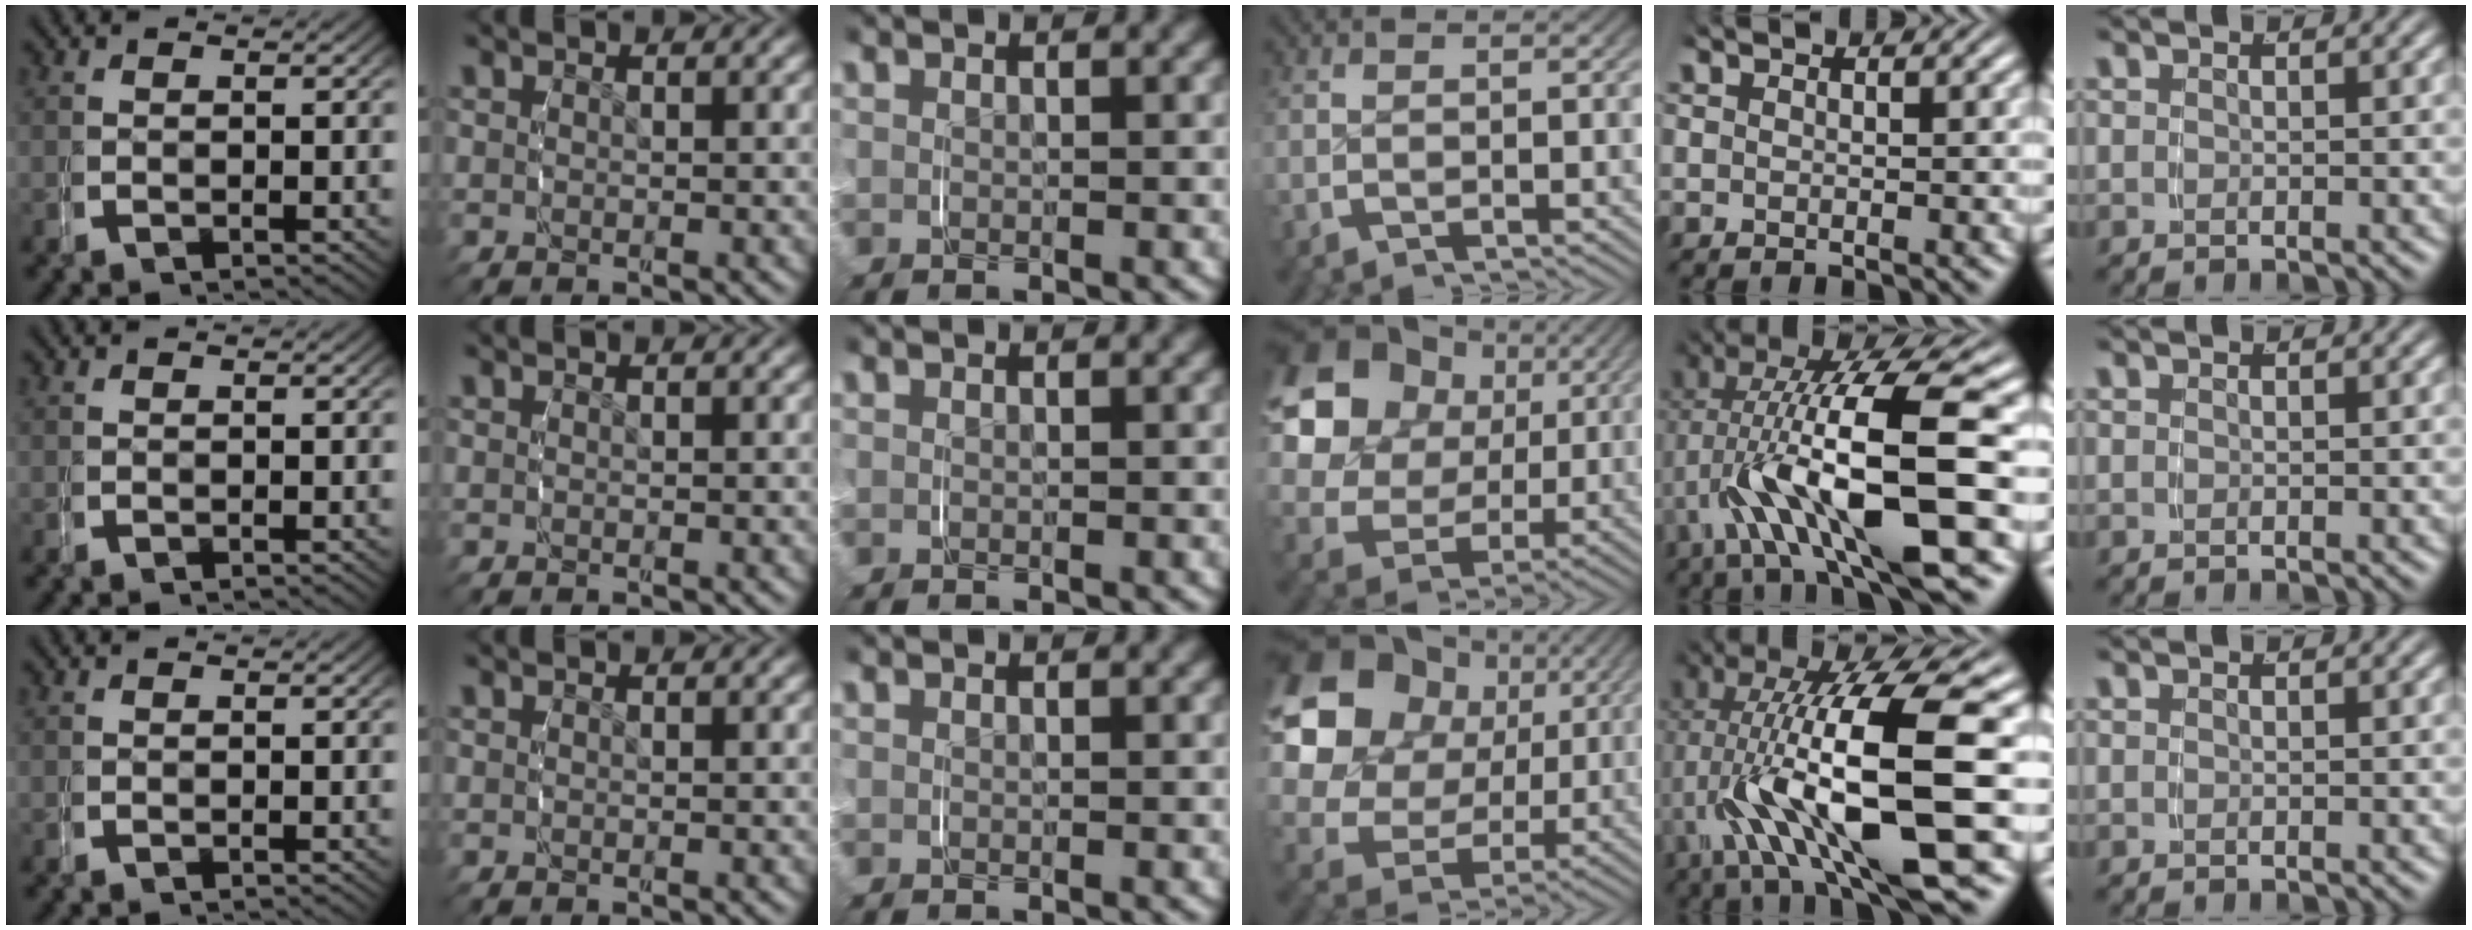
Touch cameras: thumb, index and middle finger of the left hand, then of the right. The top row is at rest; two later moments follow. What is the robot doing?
{"motion": "grasp_and_lifting", "object": "key"}